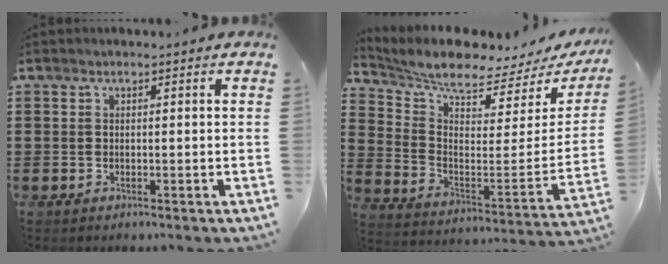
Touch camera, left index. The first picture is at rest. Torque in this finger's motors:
{"motor_torque": [1.15, -0.98, 0.41, 0.06]}